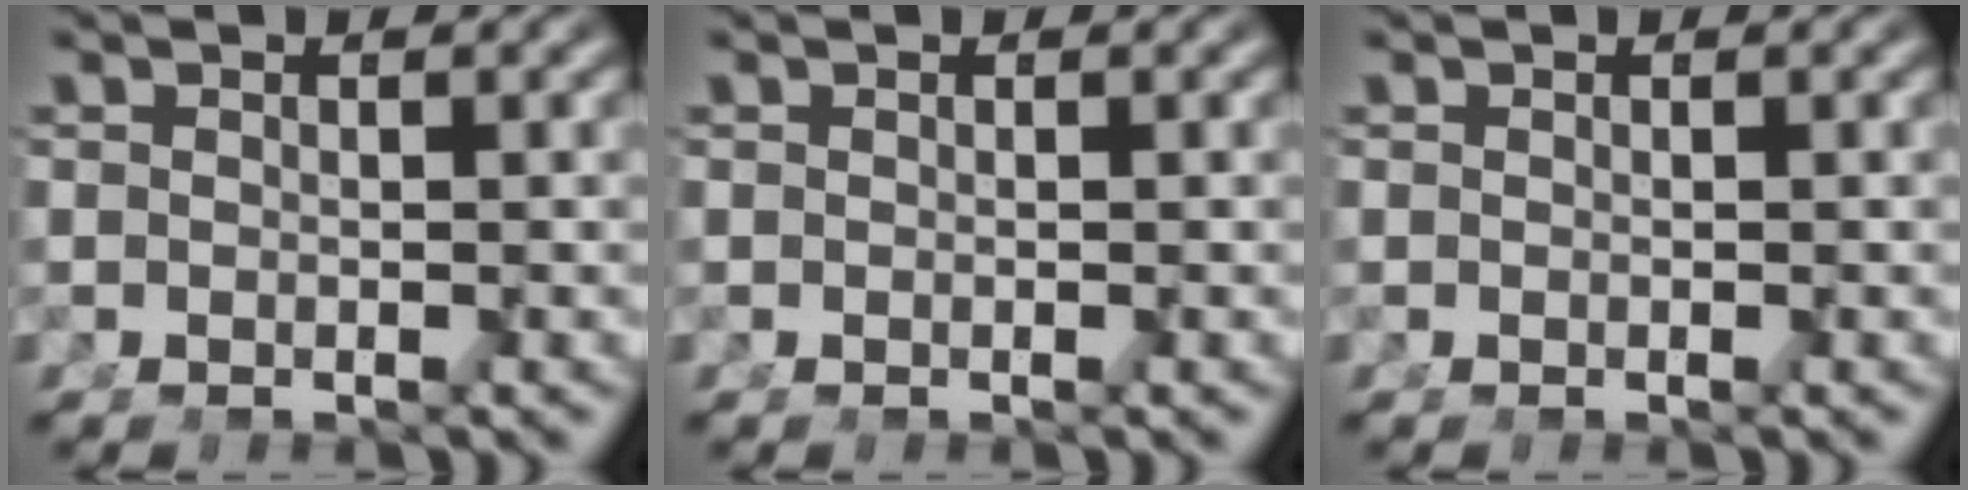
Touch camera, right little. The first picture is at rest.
{"total": 0.0}
{"total": 0.0}